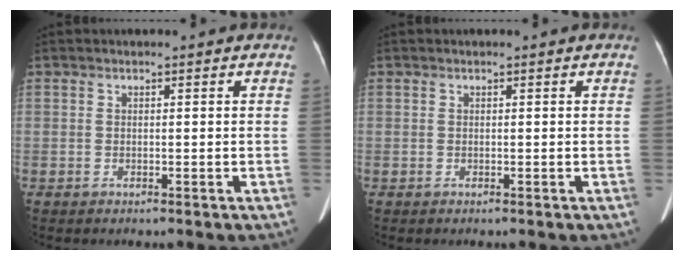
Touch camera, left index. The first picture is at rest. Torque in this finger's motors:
{"motor_torque": [0.00, 0.00, 0.00, 0.01]}